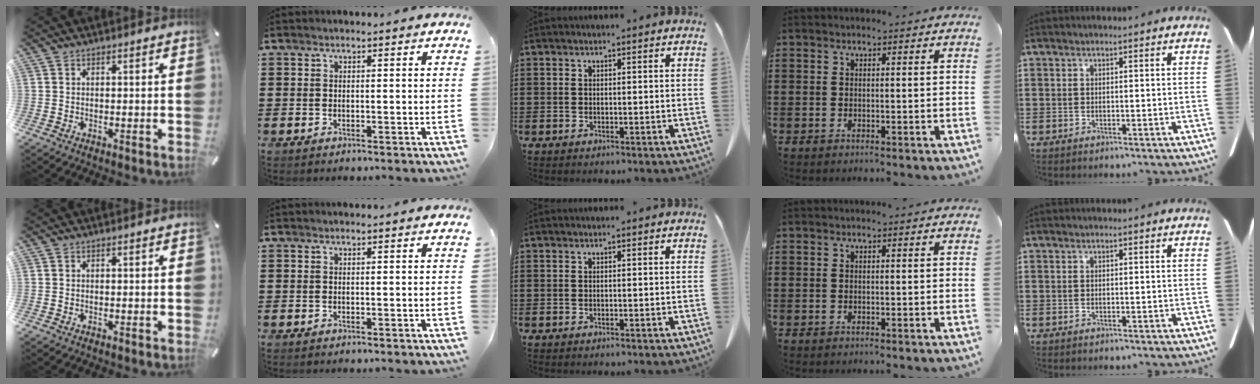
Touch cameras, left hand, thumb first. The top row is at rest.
{}